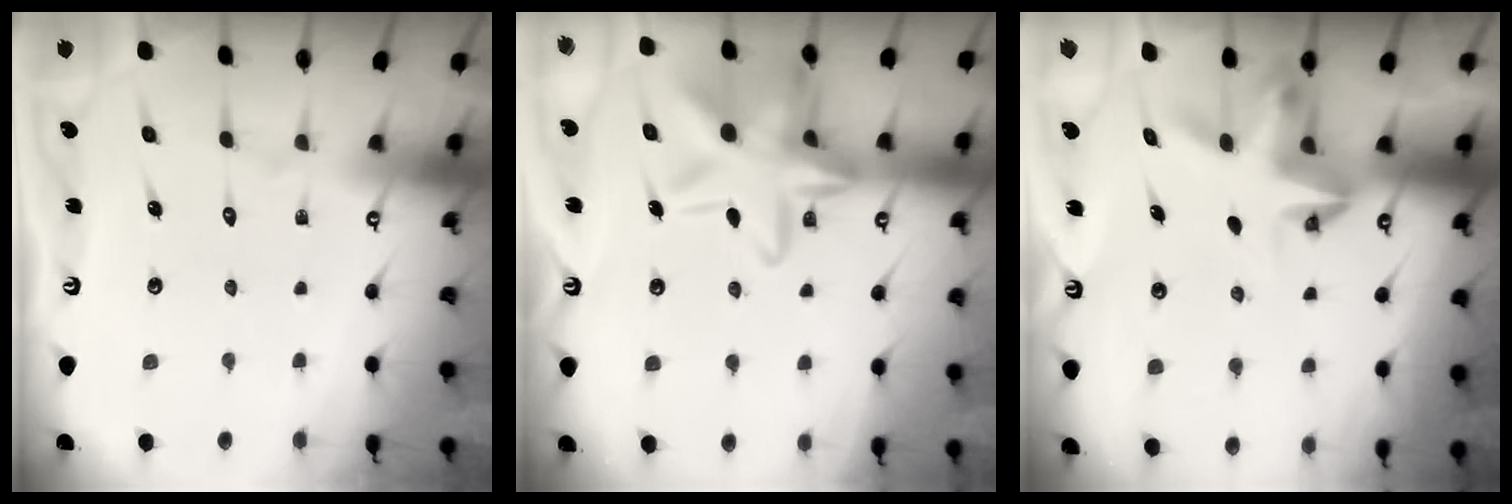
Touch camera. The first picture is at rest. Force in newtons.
{"total": 18.8, "press": 18.7, "slide": 1.5}
{"total": 4.7, "press": 4.7, "slide": 0.2}